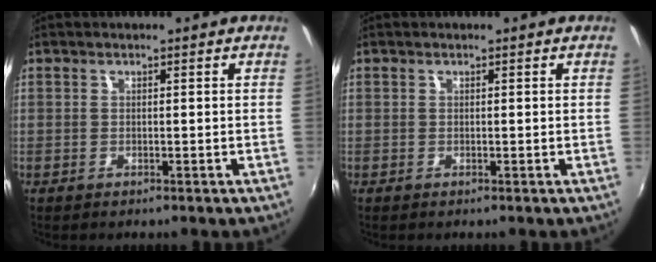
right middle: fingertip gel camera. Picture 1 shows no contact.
{"total": 0.0}